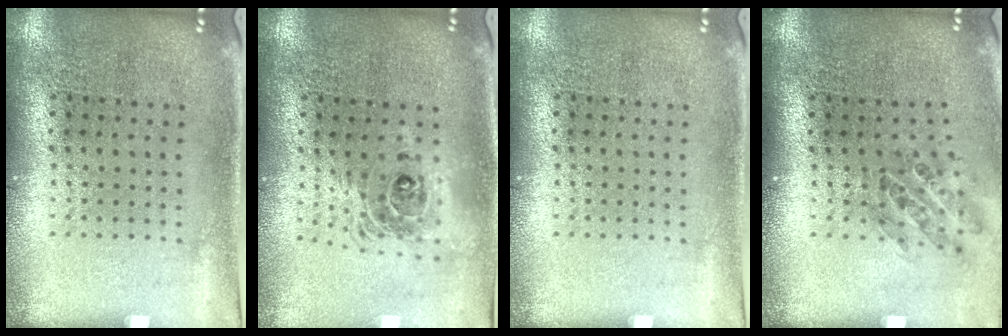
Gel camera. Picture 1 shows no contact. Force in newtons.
{"total": 1.7, "press": 1.4, "slide": 0.9}
{"total": 0.0}
{"total": 1.0, "press": 1.0, "slide": 0.3}